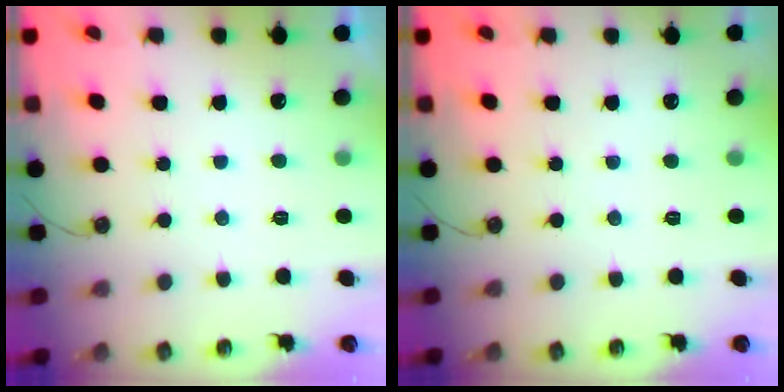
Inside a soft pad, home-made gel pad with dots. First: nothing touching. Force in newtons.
{"total": 0.0}